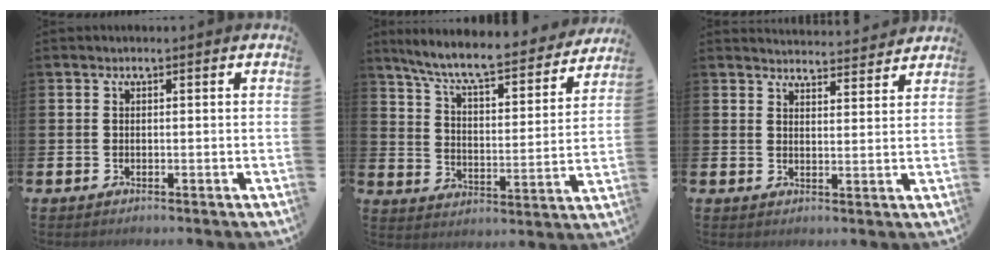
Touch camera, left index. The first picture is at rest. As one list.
[{"total": 8.4, "force": [7.6, 1.1, 3.5], "torque": [-0.094, -0.056, 0.126]}, {"total": 4.0, "force": [4.0, 0.3, -0.1], "torque": [-0.004, -0.028, 0.072]}]